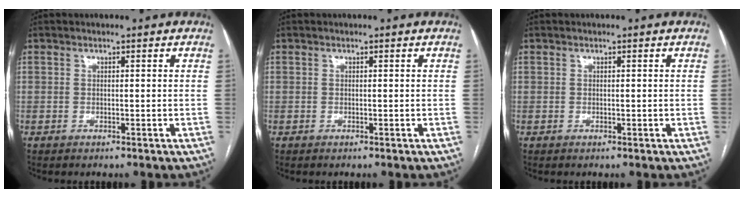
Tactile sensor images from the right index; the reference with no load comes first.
{"total": 0.0}
{"total": 0.0}